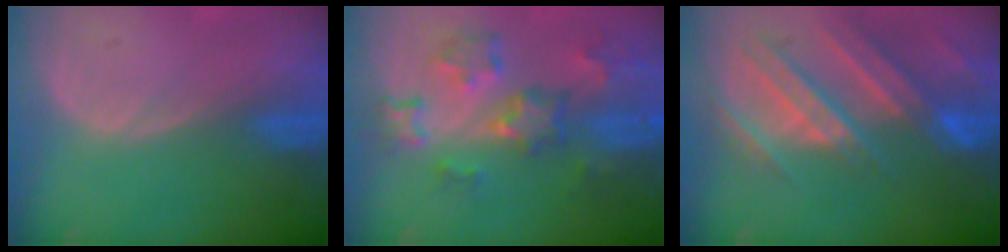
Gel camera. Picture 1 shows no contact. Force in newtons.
{"total": 9.0, "press": 7.9, "slide": 4.2}
{"total": 11.1, "press": 9.8, "slide": 5.1}